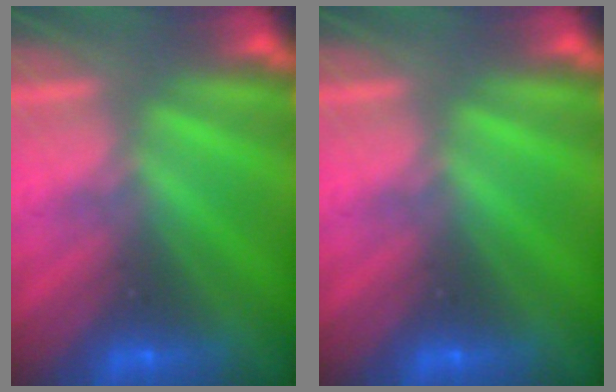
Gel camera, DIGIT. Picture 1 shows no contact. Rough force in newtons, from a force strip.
{"total": 0.0}